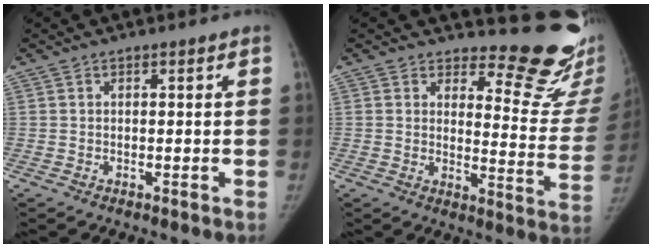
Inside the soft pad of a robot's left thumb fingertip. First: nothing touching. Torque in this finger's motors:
{"motor_torque": [2.22, 0.84, 0.69, -0.81, 0.03]}